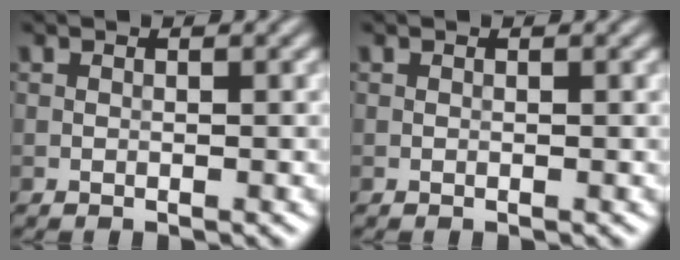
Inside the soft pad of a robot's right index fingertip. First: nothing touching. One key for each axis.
{"total": 0.0}